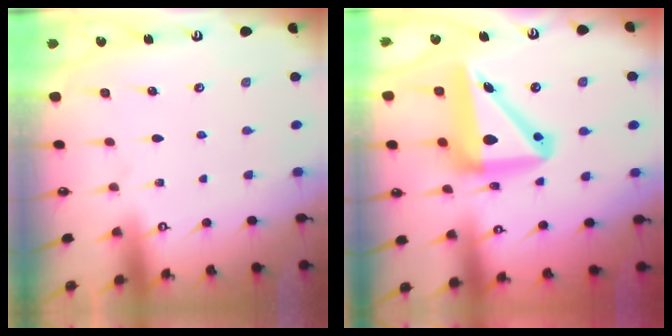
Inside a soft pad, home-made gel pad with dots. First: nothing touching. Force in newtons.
{"total": 16.4, "press": 16.0, "slide": 3.7}